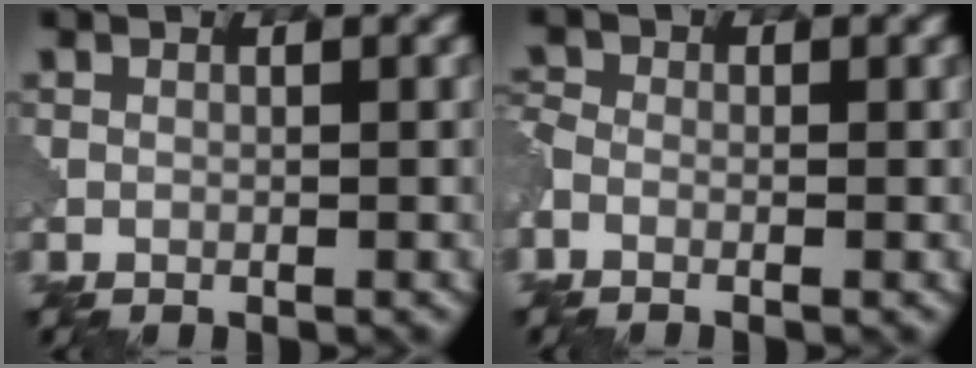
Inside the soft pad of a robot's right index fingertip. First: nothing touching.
{"total": 1.6, "force": [-0.8, 1.1, 0.8], "torque": [-0.019, 0.003, -0.033]}